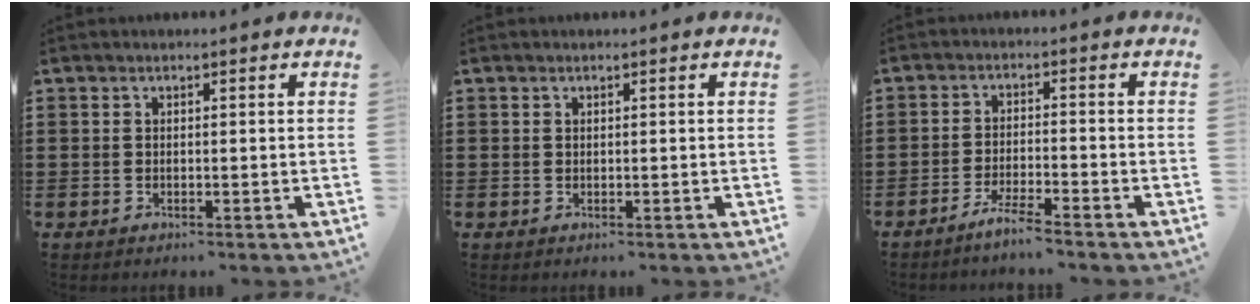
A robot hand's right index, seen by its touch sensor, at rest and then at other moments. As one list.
[{"total": 0.0}, {"total": 3.3, "force": [-3.1, -0.4, 1.3], "torque": [-0.030, -0.001, -0.061]}]